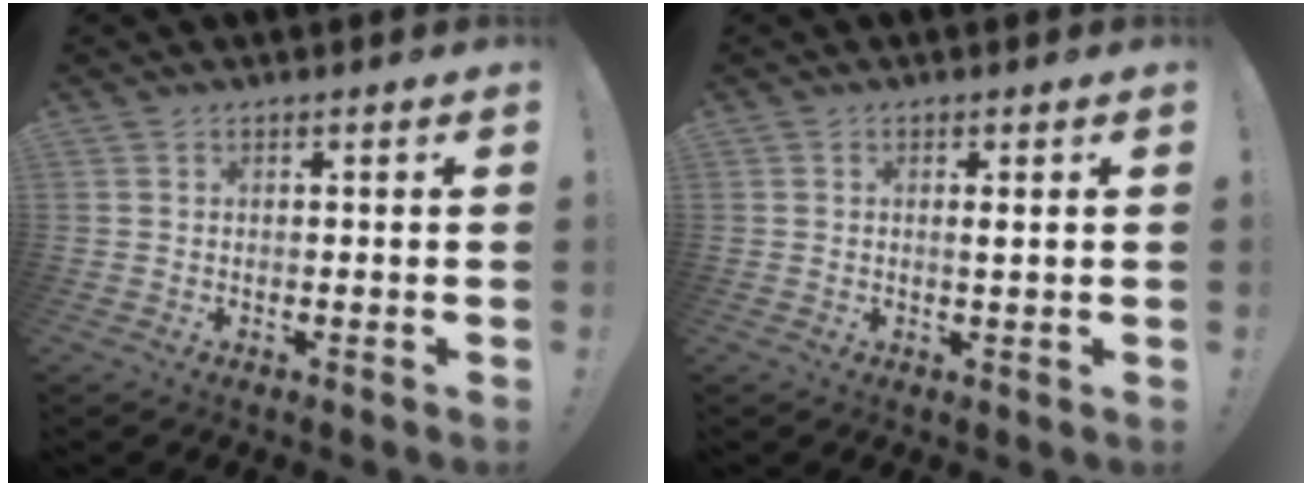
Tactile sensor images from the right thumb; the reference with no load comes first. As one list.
[{"total": 1.6, "force": [0.4, 0.1, 1.5], "torque": [-0.020, -0.006, 0.004]}]